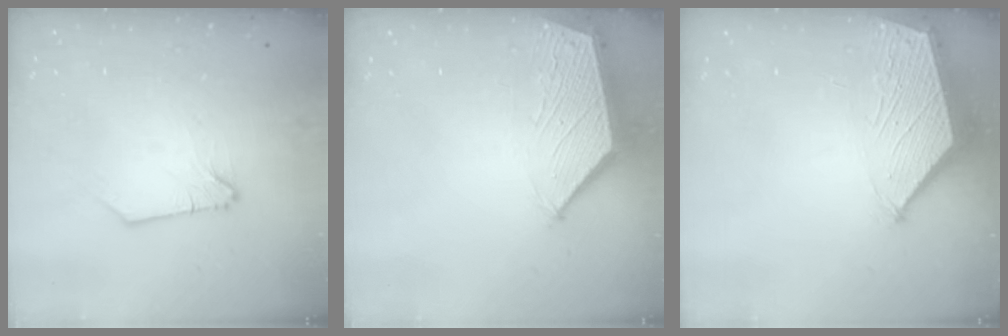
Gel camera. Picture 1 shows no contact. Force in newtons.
{"total": 3.7, "press": 3.6, "slide": 0.6}
{"total": 3.0, "press": 3.0, "slide": 0.4}